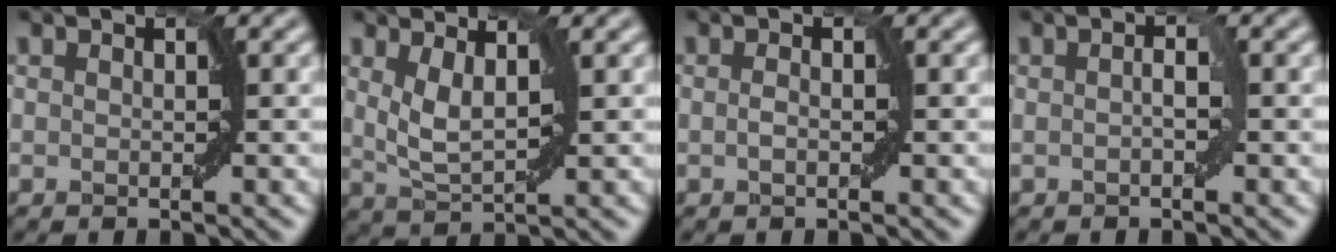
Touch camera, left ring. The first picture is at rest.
{"total": 3.0, "force": [1.4, 1.0, 2.5], "torque": [-0.054, -0.006, 0.029]}
{"total": 0.9, "force": [-0.1, 0.2, 0.8], "torque": [-0.018, 0.002, -0.003]}
{"total": 1.3, "force": [0.0, 0.1, 1.3], "torque": [-0.022, 0.004, -0.002]}